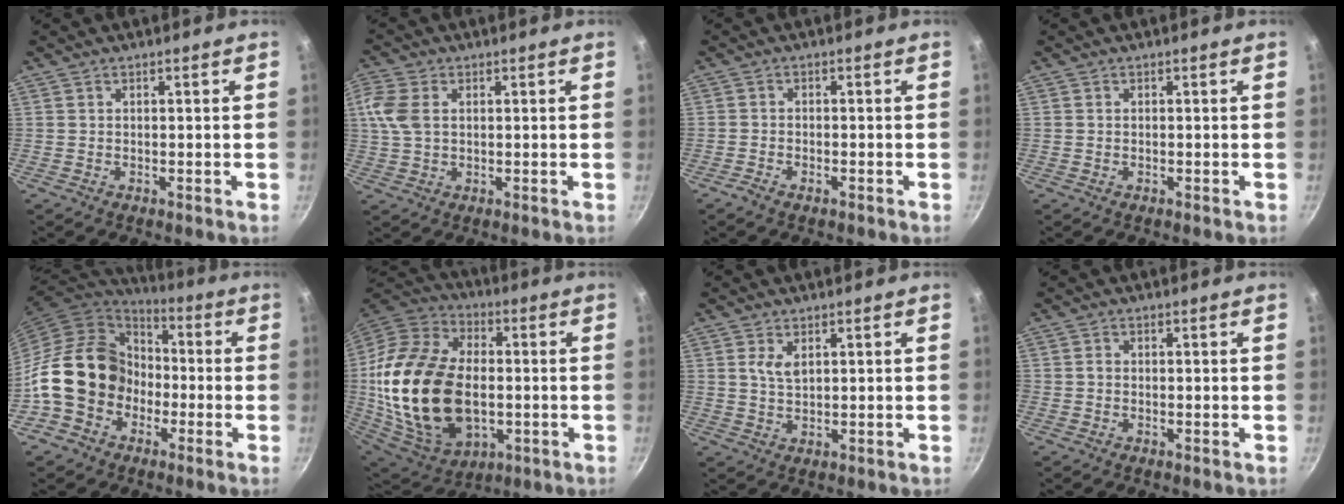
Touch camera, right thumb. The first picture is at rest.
{"total": 6.5, "force": [1.1, 4.5, 4.5], "torque": [-0.099, 0.008, 0.017]}
{"total": 2.4, "force": [-1.6, 1.1, 1.4], "torque": [-0.036, 0.013, -0.035]}
{"total": 0.0}
{"total": 17.1, "force": [-4.0, 14.1, 8.9], "torque": [-0.113, 0.051, -0.074]}
{"total": 29.4, "force": [-1.9, 18.9, 22.5], "torque": [-0.429, 0.012, -0.023]}
{"total": 3.2, "force": [1.2, 1.7, 2.4], "torque": [-0.041, -0.010, 0.023]}
{"total": 0.8, "force": [-0.3, 0.4, 0.6], "torque": [-0.017, 0.006, -0.010]}